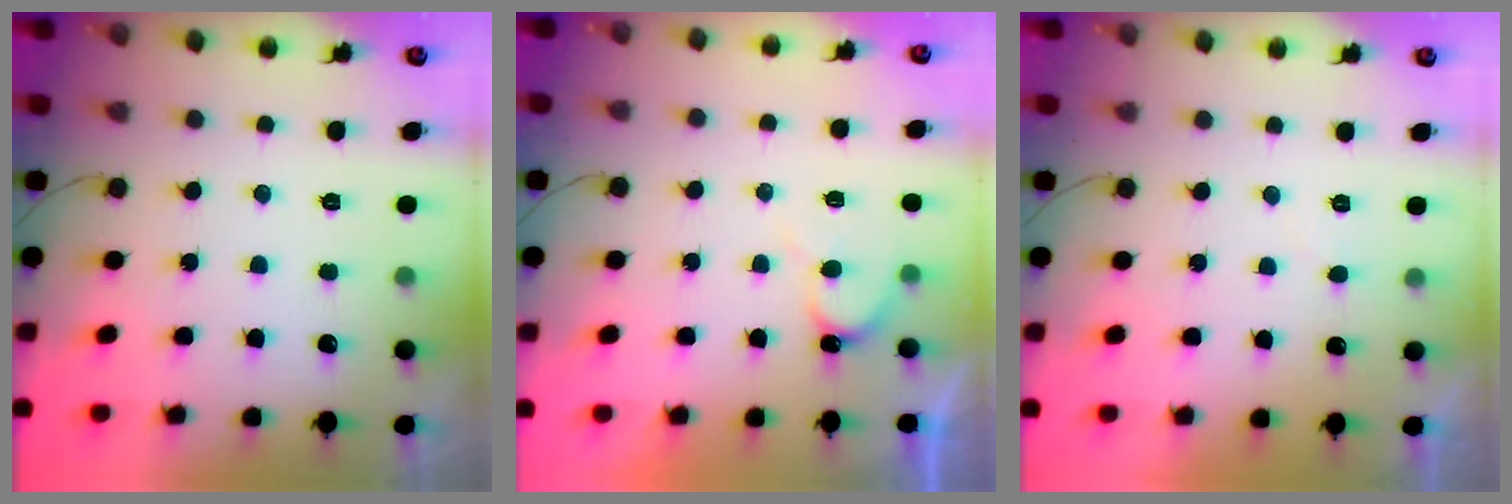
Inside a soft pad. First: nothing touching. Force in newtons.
{"total": 7.1, "press": 7.1, "slide": 0.4}
{"total": 2.3, "press": 2.3, "slide": 0.2}